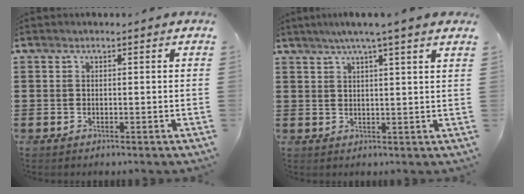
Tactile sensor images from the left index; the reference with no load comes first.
{"total": 4.0, "force": [2.9, -0.7, 2.7], "torque": [-0.059, -0.004, 0.049]}